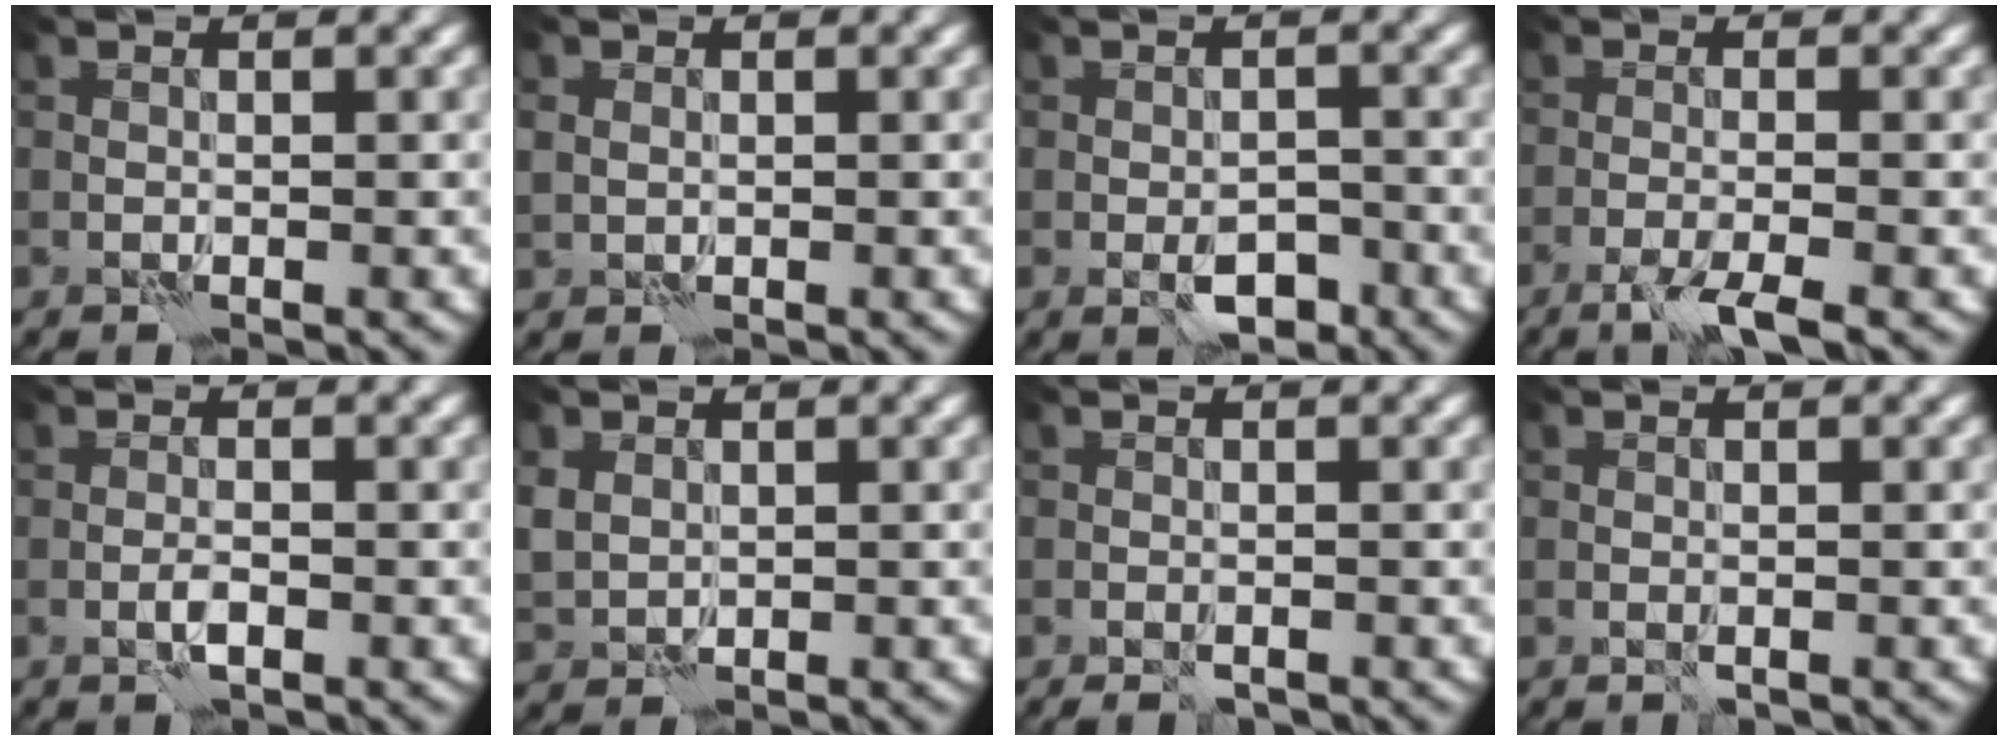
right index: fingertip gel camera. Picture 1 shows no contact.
{"total": 1.3, "force": [0.3, 1.2, 0.5], "torque": [-0.011, -0.003, 0.006]}
{"total": 3.1, "force": [-1.5, 1.5, 2.3], "torque": [-0.032, 0.001, -0.024]}
{"total": 3.2, "force": [-2.1, 0.2, 2.4], "torque": [-0.046, -0.001, -0.048]}
{"total": 1.2, "force": [-0.6, 0.1, 1.0], "torque": [-0.024, 0.001, -0.014]}
{"total": 2.1, "force": [0.7, 1.8, 0.9], "torque": [-0.029, -0.002, 0.013]}
{"total": 1.2, "force": [-0.9, 0.3, 0.8], "torque": [-0.018, -0.001, -0.016]}
{"total": 0.6, "force": [-0.3, 0.2, 0.4], "torque": [-0.009, -0.002, -0.006]}